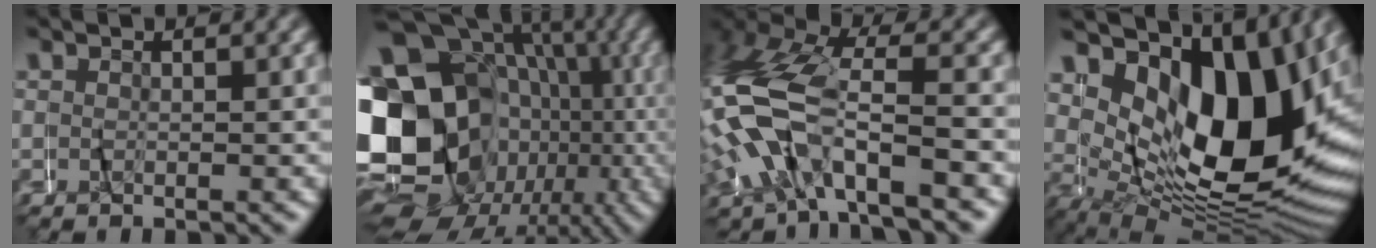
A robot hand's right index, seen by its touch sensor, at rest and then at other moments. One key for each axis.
{"total": 22.2, "fx": -2.9, "fy": 16.5, "fz": 14.6, "tx": -0.262, "ty": -0.041, "tz": -0.040}
{"total": 5.6, "fx": -0.4, "fy": 3.6, "fz": 4.2, "tx": -0.128, "ty": 0.005, "tz": -0.017}
{"total": 18.7, "fx": 3.0, "fy": 11.0, "fz": 14.9, "tx": -0.242, "ty": 0.001, "tz": 0.045}